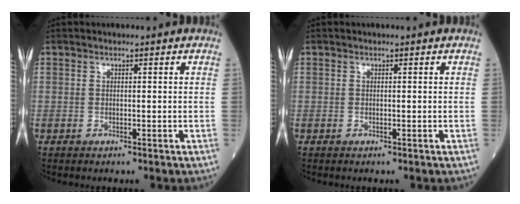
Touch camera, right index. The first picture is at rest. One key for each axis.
{"total": 0.0}